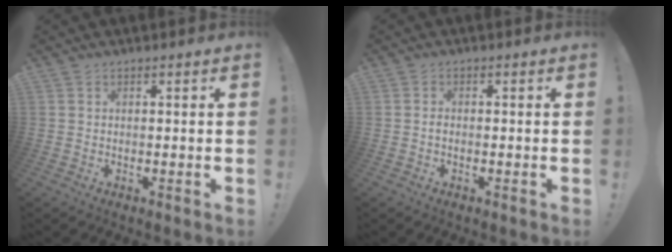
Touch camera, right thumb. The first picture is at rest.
{"total": 1.0, "force": [-0.7, 0.3, 0.7], "torque": [-0.019, 0.004, -0.012]}